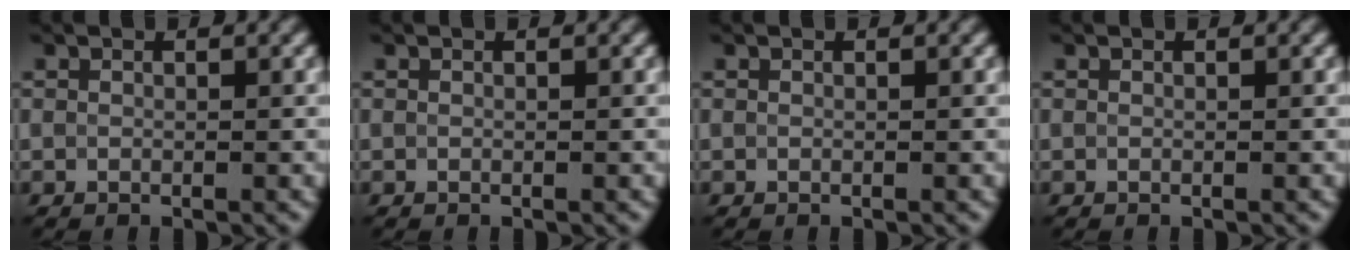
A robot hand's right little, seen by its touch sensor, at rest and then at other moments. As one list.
[{"total": 0.0}, {"total": 0.0}, {"total": 0.0}]